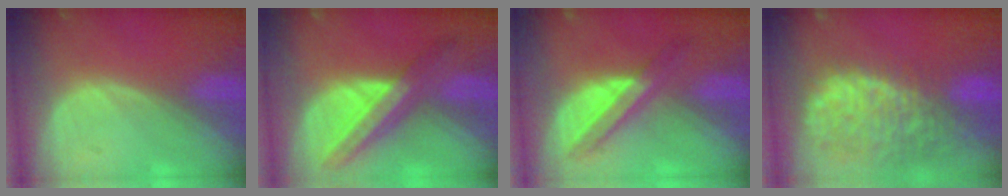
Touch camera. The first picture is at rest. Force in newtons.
{"total": 8.4, "press": 7.4, "slide": 4.0}
{"total": 5.7, "press": 5.6, "slide": 1.4}
{"total": 13.7, "press": 11.2, "slide": 7.9}